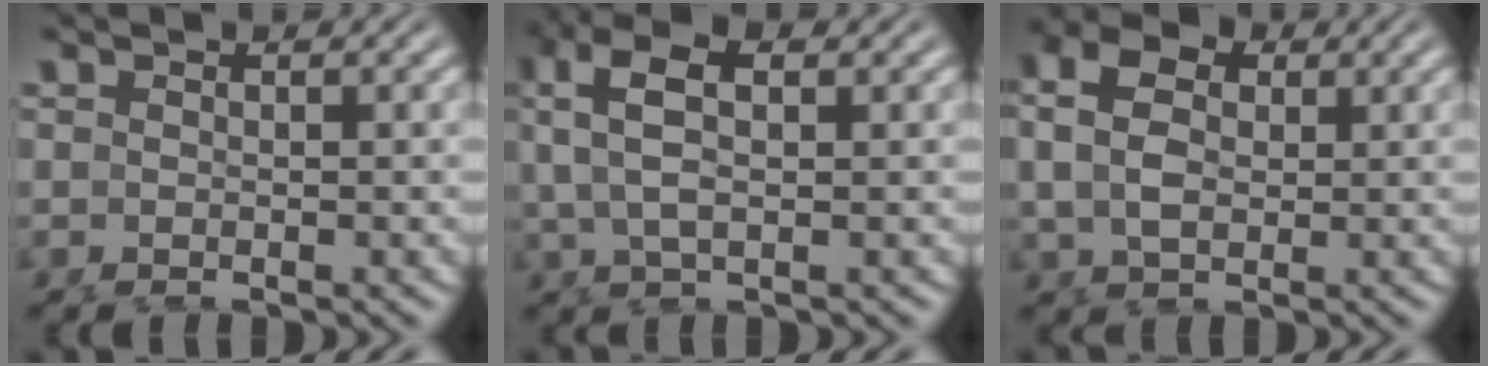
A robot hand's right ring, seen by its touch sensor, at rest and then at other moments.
{"total": 6.2, "force": [2.4, 3.3, 4.6], "torque": [-0.107, 0.010, 0.036]}
{"total": 5.9, "force": [1.5, 4.5, 3.6], "torque": [-0.079, -0.001, 0.022]}